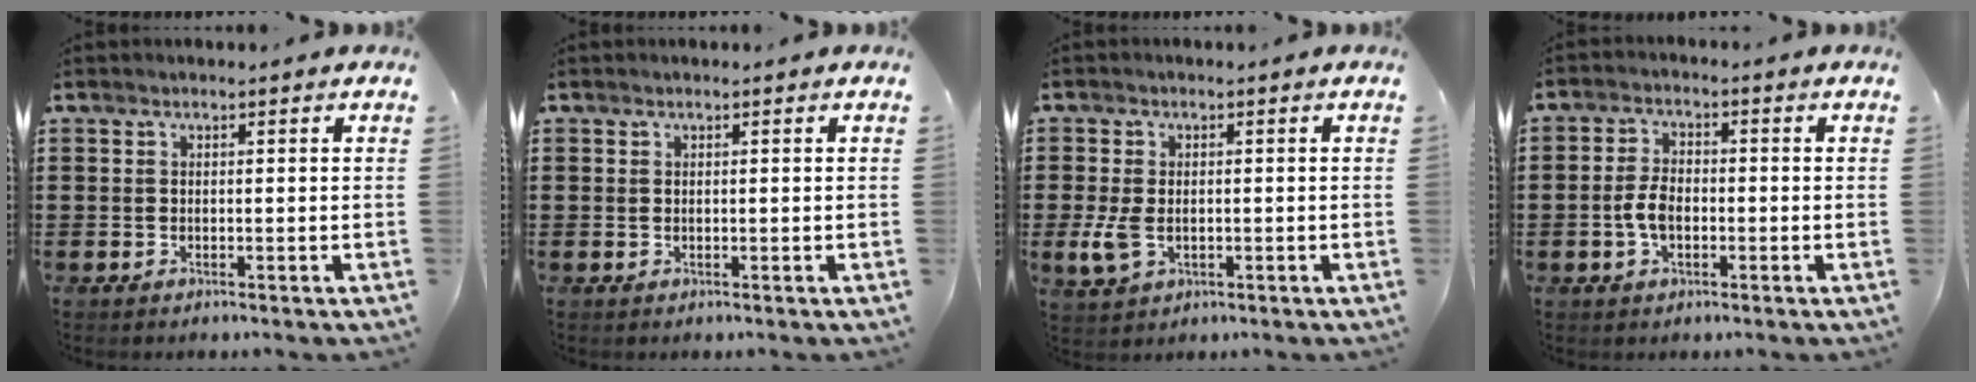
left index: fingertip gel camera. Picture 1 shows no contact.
{"total": 0.0}
{"total": 4.0, "force": [-0.6, 2.4, 3.1], "torque": [-0.079, -0.004, -0.014]}
{"total": 4.3, "force": [-1.0, 2.3, 3.5], "torque": [-0.085, -0.001, -0.025]}